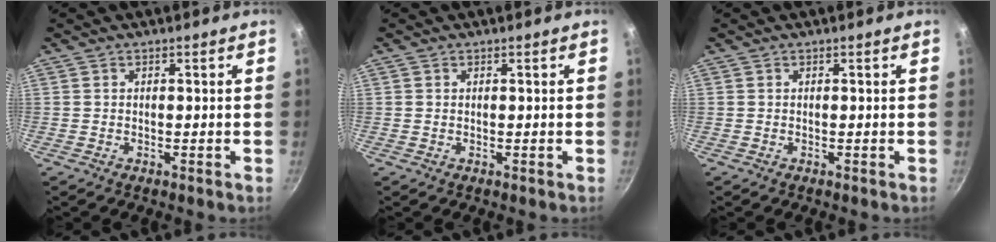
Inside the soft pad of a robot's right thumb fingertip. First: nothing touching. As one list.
[{"total": 0.0}, {"total": 0.0}]